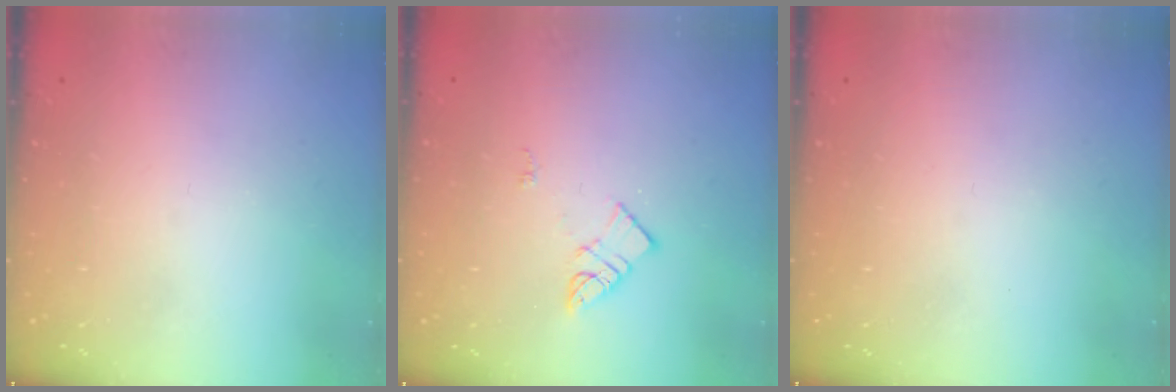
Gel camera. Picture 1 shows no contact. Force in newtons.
{"total": 6.2, "press": 6.2, "slide": 0.2}
{"total": 0.0}